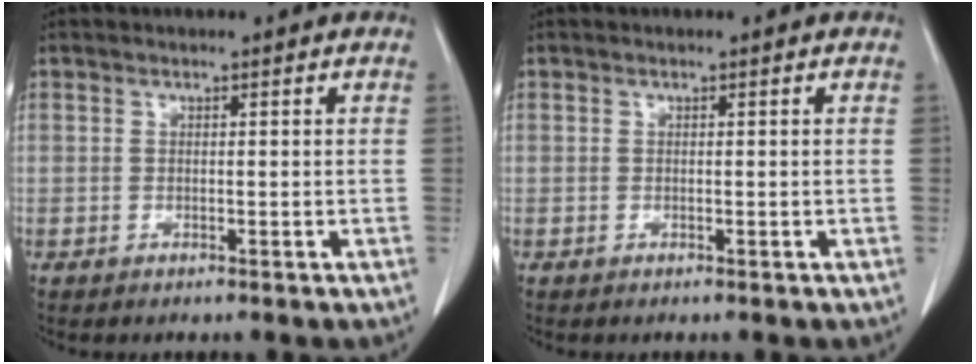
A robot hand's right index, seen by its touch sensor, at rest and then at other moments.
{"total": 0.0}